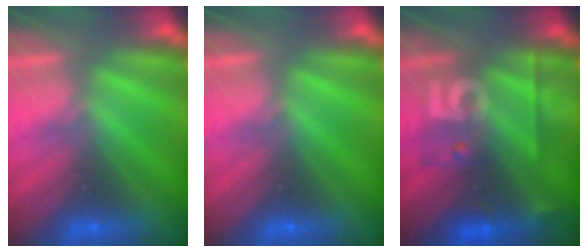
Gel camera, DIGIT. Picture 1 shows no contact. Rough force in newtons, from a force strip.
{"total": 0.0}
{"total": 2.4}